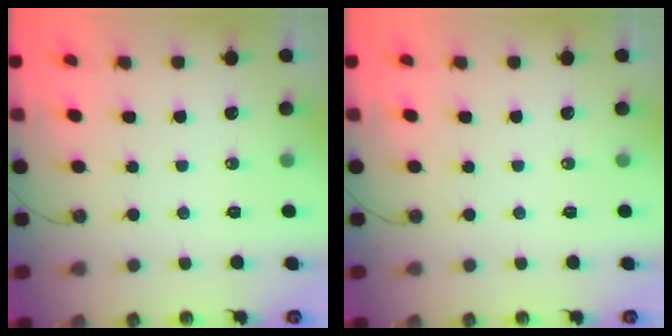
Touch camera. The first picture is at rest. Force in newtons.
{"total": 0.0}